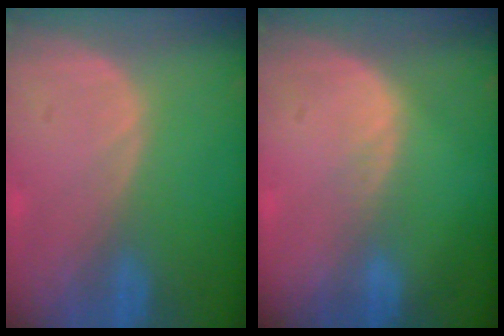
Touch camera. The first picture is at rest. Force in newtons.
{"total": 1.3, "press": 1.3, "slide": 0.1}